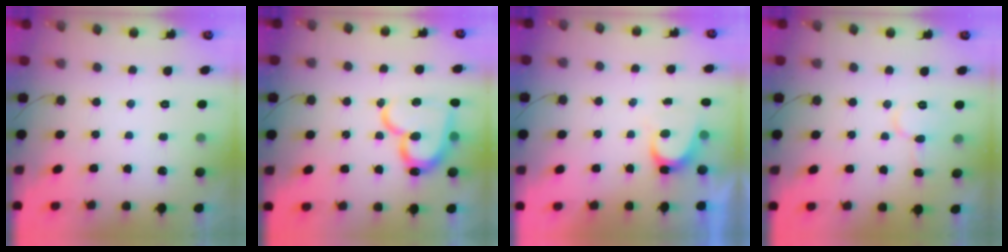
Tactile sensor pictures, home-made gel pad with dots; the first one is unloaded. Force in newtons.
{"total": 18.4, "press": 18.3, "slide": 1.5}
{"total": 4.2, "press": 4.2, "slide": 0.3}
{"total": 7.2, "press": 7.2, "slide": 0.7}